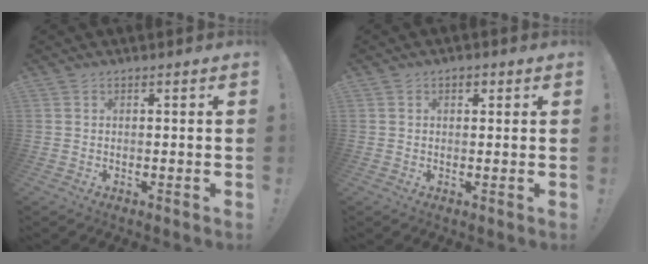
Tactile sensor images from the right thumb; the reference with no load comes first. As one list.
[{"total": 1.5, "force": [0.5, 1.0, 1.0], "torque": [-0.009, -0.001, 0.007]}]